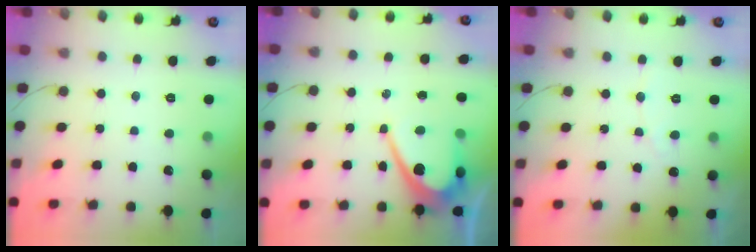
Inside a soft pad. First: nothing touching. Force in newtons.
{"total": 10.3, "press": 10.3, "slide": 0.8}
{"total": 3.7, "press": 3.6, "slide": 0.2}